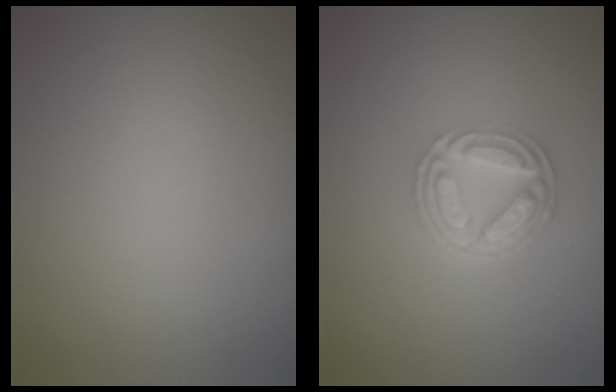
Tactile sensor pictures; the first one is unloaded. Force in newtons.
{"total": 5.0, "press": 3.7, "slide": 3.4}